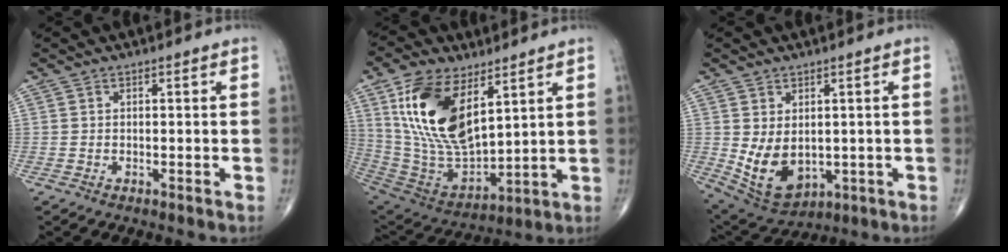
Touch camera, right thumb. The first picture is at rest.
{"total": 20.7, "force": [8.1, 10.5, 15.9], "torque": [-0.292, -0.035, 0.167]}
{"total": 9.9, "force": [-0.4, 6.6, 7.3], "torque": [-0.113, -0.011, 0.022]}